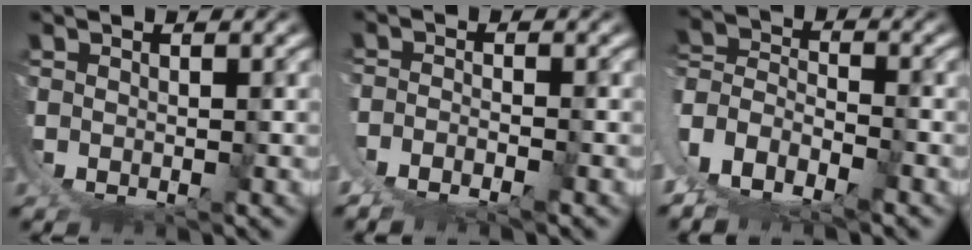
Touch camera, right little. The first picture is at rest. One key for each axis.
{"total": 3.7, "fx": -0.7, "fy": 2.9, "fz": 2.1, "tx": -0.048, "ty": -0.011, "tz": -0.012}
{"total": 10.1, "fx": 1.2, "fy": 8.9, "fz": 4.7, "tx": -0.144, "ty": -0.031, "tz": 0.011}